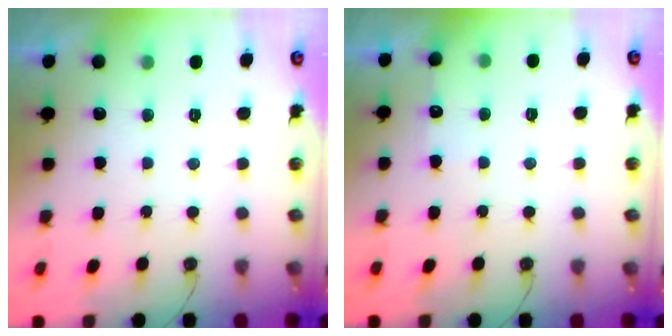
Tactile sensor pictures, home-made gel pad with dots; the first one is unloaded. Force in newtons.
{"total": 3.8, "press": 3.8, "slide": 0.5}